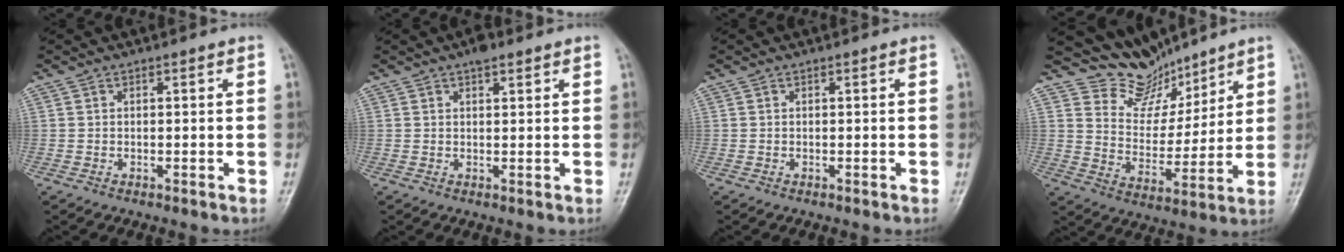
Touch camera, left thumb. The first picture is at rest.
{"total": 2.8, "force": [1.9, 1.1, 1.7], "torque": [-0.016, -0.006, 0.026]}
{"total": 0.0}
{"total": 10.3, "force": [9.2, 4.6, 0.3], "torque": [0.031, -0.069, 0.181]}